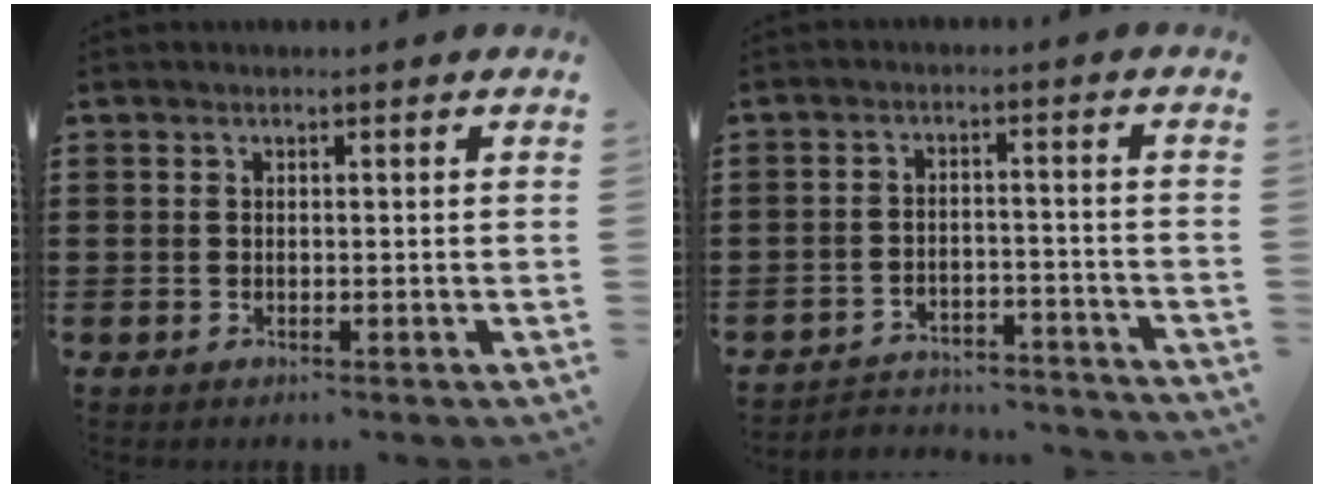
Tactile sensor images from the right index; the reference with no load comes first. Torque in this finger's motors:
{"motor_torque": [-1.50, 0.12, 0.02, -0.09]}